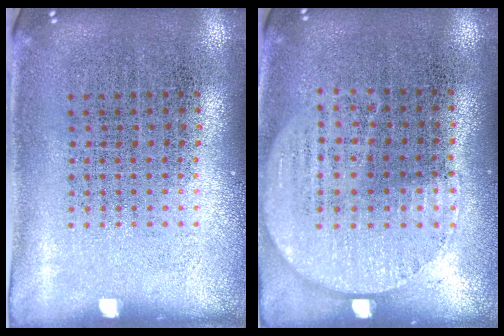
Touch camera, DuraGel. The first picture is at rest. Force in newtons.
{"total": 0.7, "press": 0.4, "slide": 0.5}